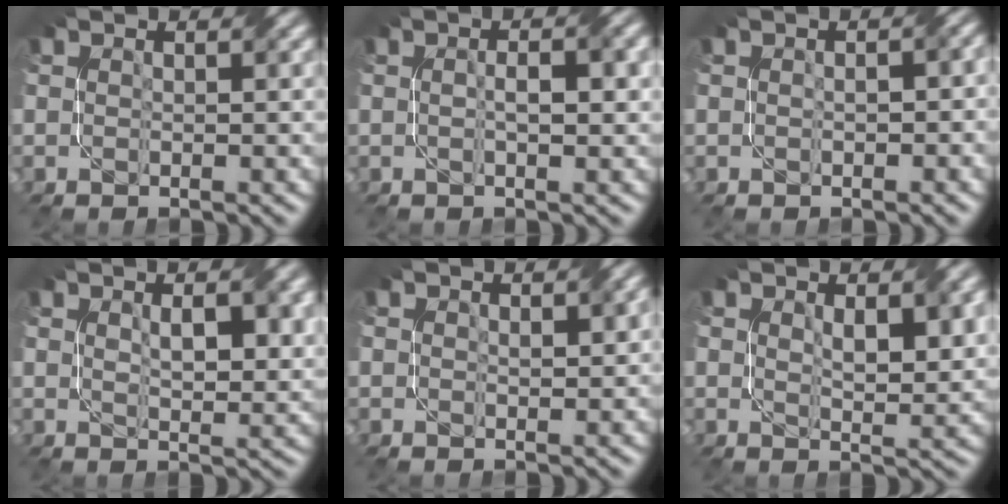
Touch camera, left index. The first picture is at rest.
{"total": 2.8, "force": [0.1, 0.8, 2.7], "torque": [-0.038, 0.001, -0.003]}
{"total": 1.8, "force": [0.0, 0.7, 1.6], "torque": [-0.026, 0.000, 0.002]}
{"total": 3.9, "force": [1.2, 1.4, 3.5], "torque": [-0.062, -0.002, 0.025]}
{"total": 1.1, "force": [0.5, 0.3, 1.0], "torque": [-0.015, 0.000, 0.011]}
{"total": 3.7, "force": [1.2, 1.3, 3.2], "torque": [-0.058, -0.005, 0.025]}